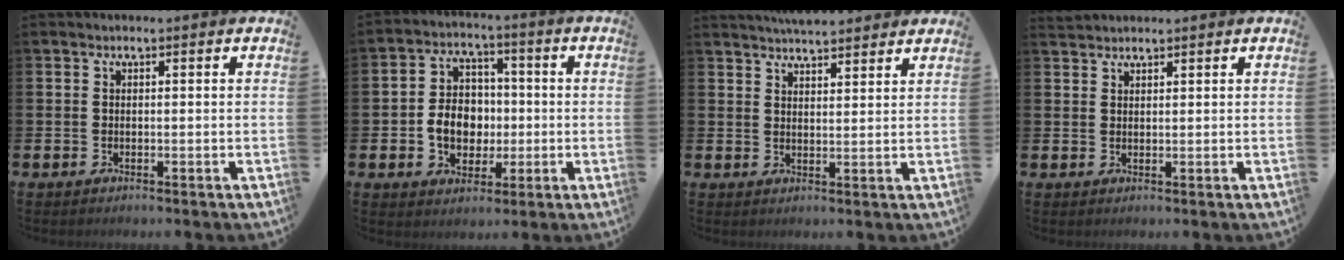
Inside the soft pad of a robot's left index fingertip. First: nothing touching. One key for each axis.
{"total": 6.8, "fx": -0.9, "fy": 5.7, "fz": 3.6, "tx": -0.060, "ty": 0.013, "tz": -0.020}
{"total": 4.4, "fx": 4.4, "fy": 0.5, "fz": 0.3, "tx": -0.010, "ty": -0.020, "tz": 0.080}
{"total": 1.7, "fx": 1.6, "fy": 0.5, "fz": 0.1, "tx": 0.003, "ty": -0.002, "tz": 0.029}